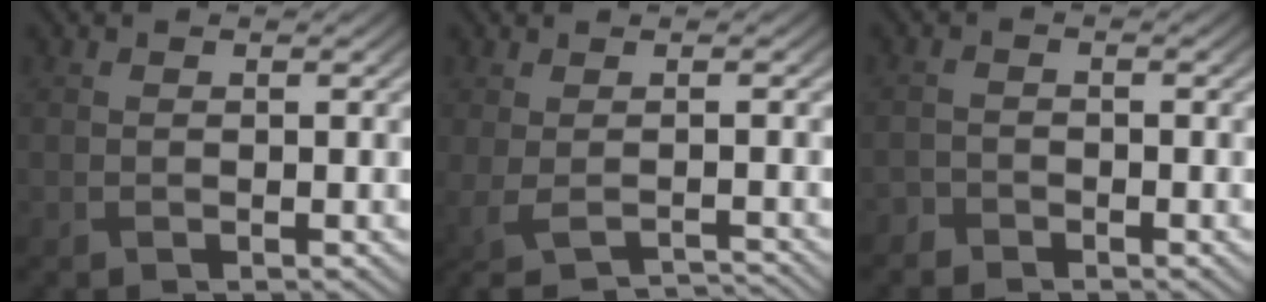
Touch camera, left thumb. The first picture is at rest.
{"total": 3.8, "force": [-1.6, 0.7, 3.4], "torque": [-0.058, -0.005, -0.024]}
{"total": 1.6, "force": [-1.5, 0.6, 0.1], "torque": [-0.003, 0.000, -0.033]}